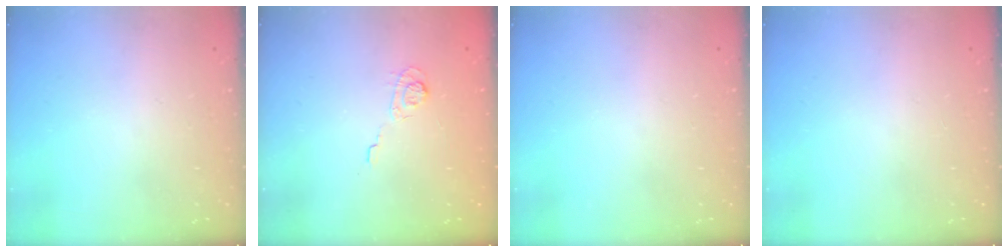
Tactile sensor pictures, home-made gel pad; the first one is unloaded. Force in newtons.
{"total": 3.3, "press": 2.9, "slide": 1.6}
{"total": 0.0}
{"total": 0.0}